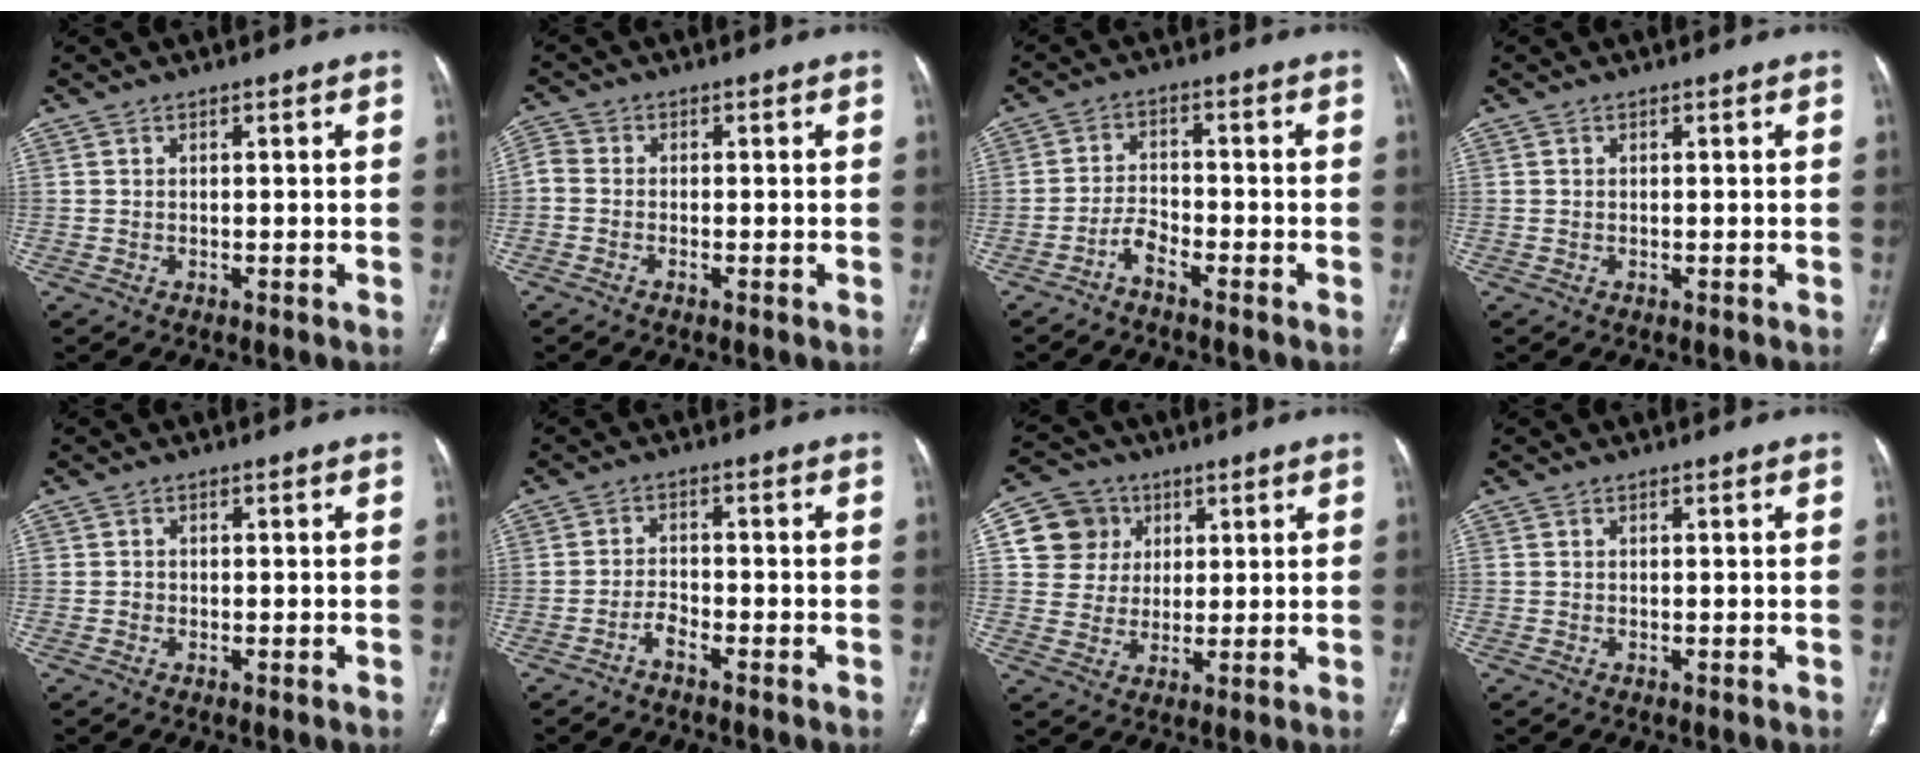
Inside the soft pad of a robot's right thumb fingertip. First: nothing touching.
{"total": 2.6, "force": [-1.1, 1.7, 1.5], "torque": [-0.038, 0.010, -0.033]}
{"total": 3.4, "force": [-2.7, 1.0, 1.8], "torque": [-0.036, 0.023, -0.056]}
{"total": 0.0}
{"total": 0.7, "force": [-0.4, 0.4, 0.3], "torque": [-0.002, 0.002, -0.010]}
{"total": 2.5, "force": [-2.0, 0.6, 1.4], "torque": [-0.029, 0.017, -0.042]}
{"total": 9.3, "force": [2.8, 8.7, 2.0], "torque": [-0.004, 0.000, 0.048]}
{"total": 0.0}